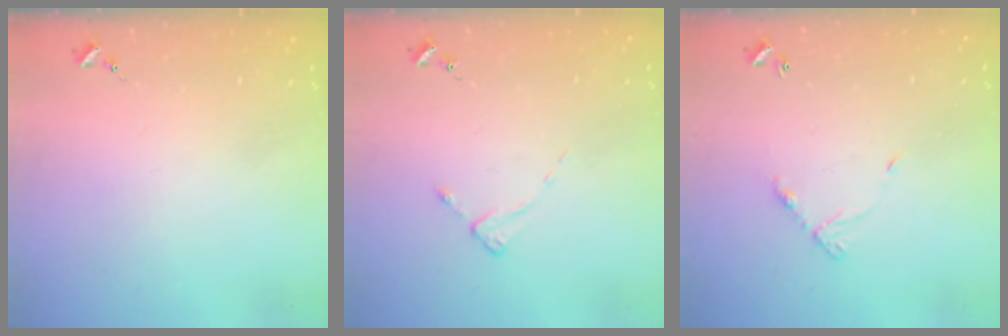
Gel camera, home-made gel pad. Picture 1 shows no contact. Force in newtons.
{"total": 2.0, "press": 2.0, "slide": 0.3}
{"total": 6.9, "press": 6.8, "slide": 0.6}